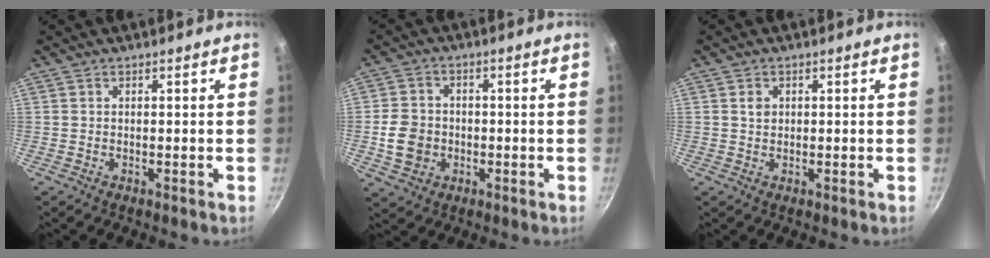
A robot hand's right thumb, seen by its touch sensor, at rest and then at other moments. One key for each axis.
{"total": 7.1, "fx": -1.5, "fy": 6.1, "fz": 3.5, "tx": -0.049, "ty": 0.014, "tz": -0.028}
{"total": 1.7, "fx": 0.5, "fy": 1.4, "fz": 0.9, "tx": -0.010, "ty": 0.001, "tz": 0.007}